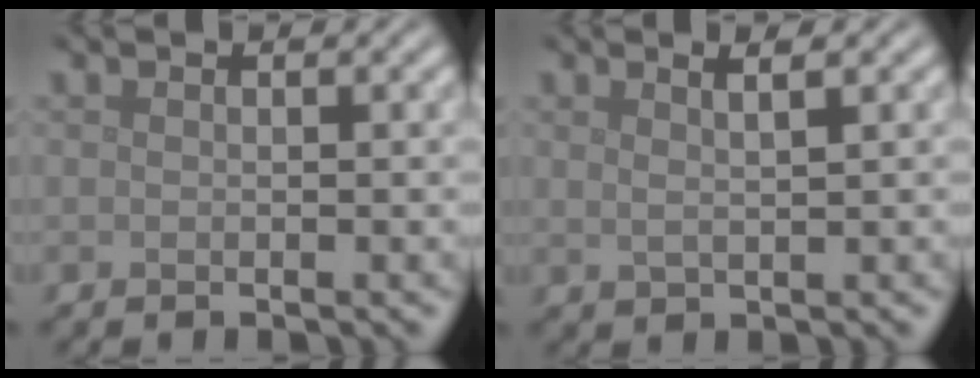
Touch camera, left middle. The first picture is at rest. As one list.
[{"total": 2.1, "force": [1.2, 0.7, 1.5], "torque": [-0.017, 0.000, 0.009]}]